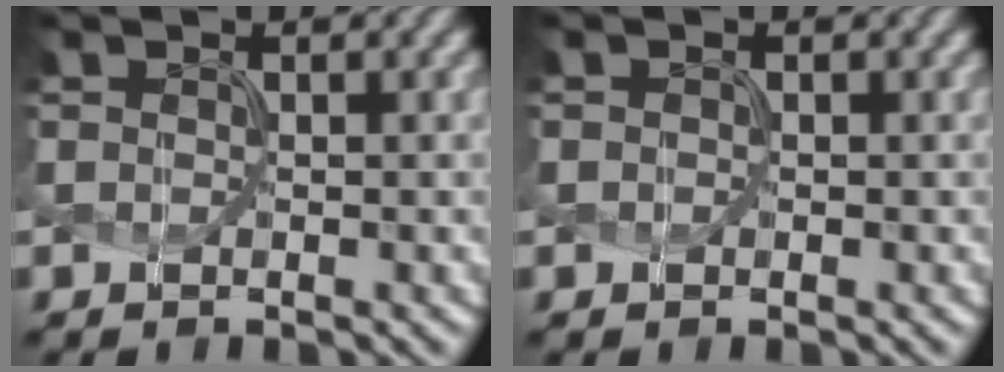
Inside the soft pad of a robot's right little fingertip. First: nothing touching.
{"total": 0.0}